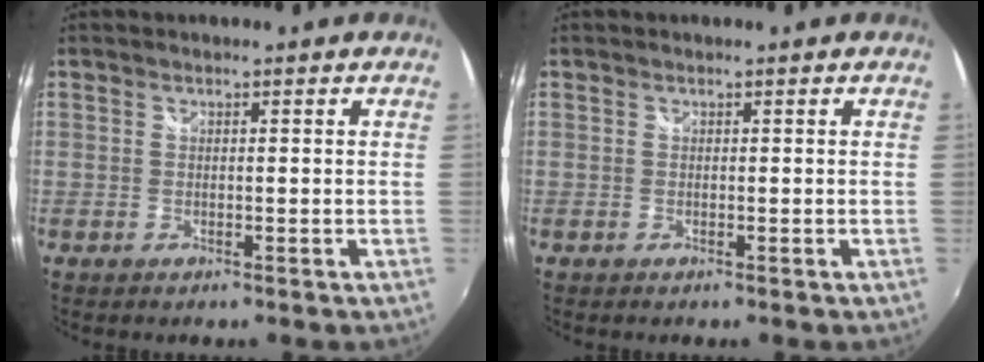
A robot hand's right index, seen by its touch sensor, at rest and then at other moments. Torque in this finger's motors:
{"motor_torque": [0.09, 0.15, 0.00, 0.00]}